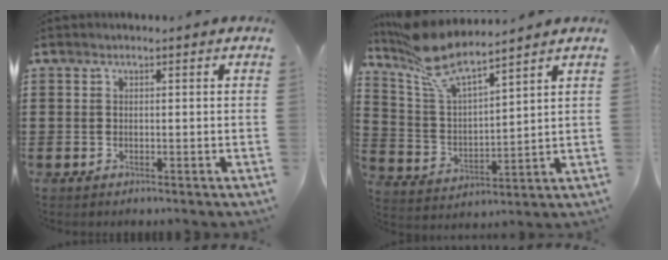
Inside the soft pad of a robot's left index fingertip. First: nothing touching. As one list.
[{"total": 9.2, "force": [7.8, 1.8, 4.5], "torque": [-0.121, -0.034, 0.138]}]